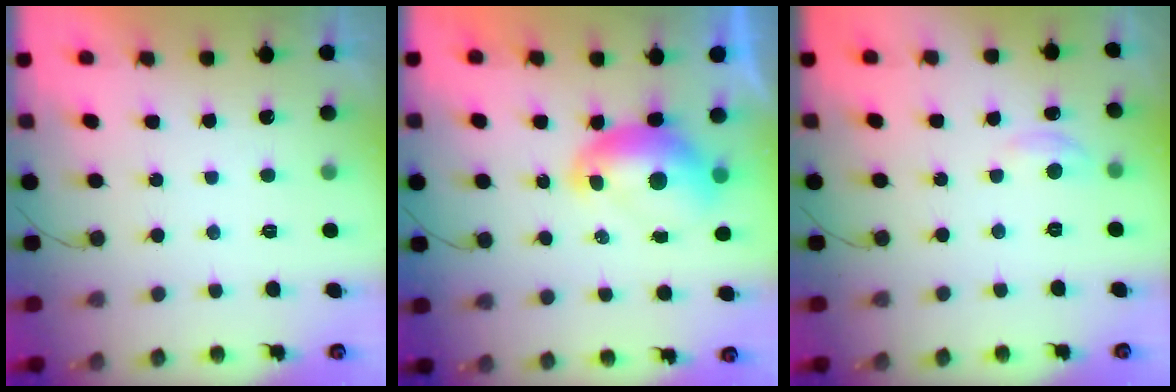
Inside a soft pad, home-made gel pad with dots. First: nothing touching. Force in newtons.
{"total": 8.9, "press": 8.8, "slide": 1.0}
{"total": 2.7, "press": 2.7, "slide": 0.4}